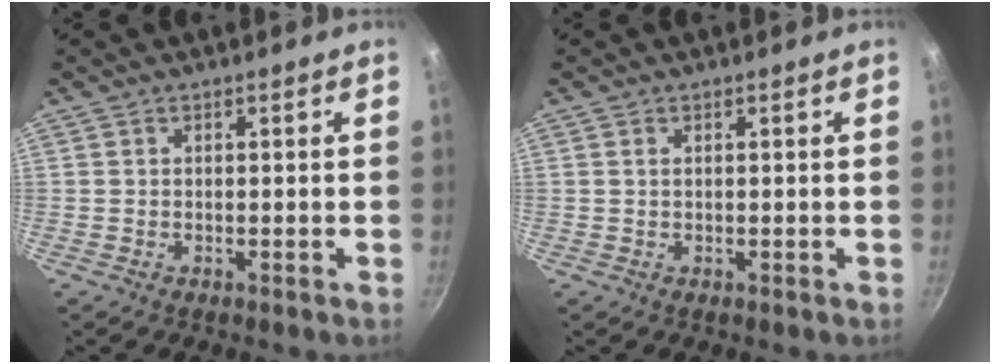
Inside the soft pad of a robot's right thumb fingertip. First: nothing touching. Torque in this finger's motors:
{"motor_torque": [-0.46, 0.23, -0.41, 0.30, 0.01]}